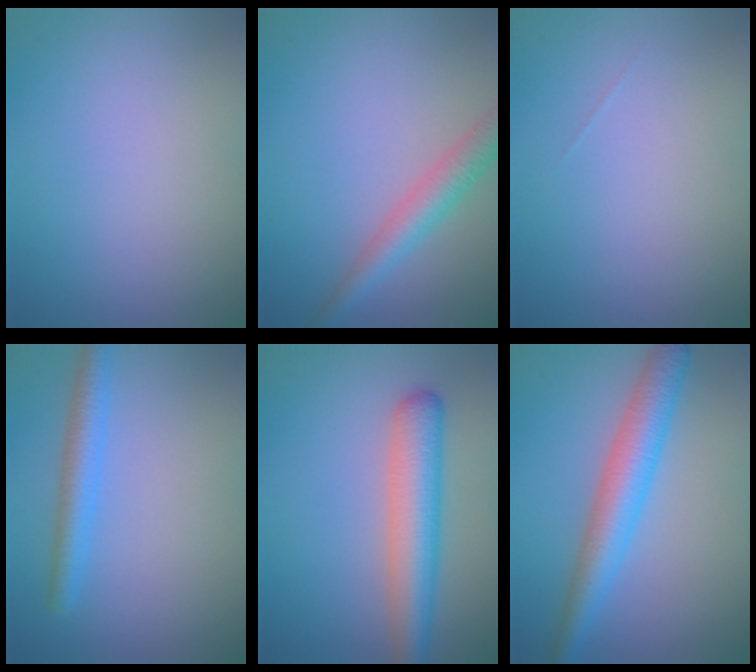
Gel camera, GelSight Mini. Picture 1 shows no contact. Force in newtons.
{"total": 3.2, "press": 3.2, "slide": 0.1}
{"total": 0.0}
{"total": 2.8, "press": 2.8, "slide": 0.1}
{"total": 5.1, "press": 5.1, "slide": 0.2}
{"total": 4.9, "press": 4.9, "slide": 0.1}